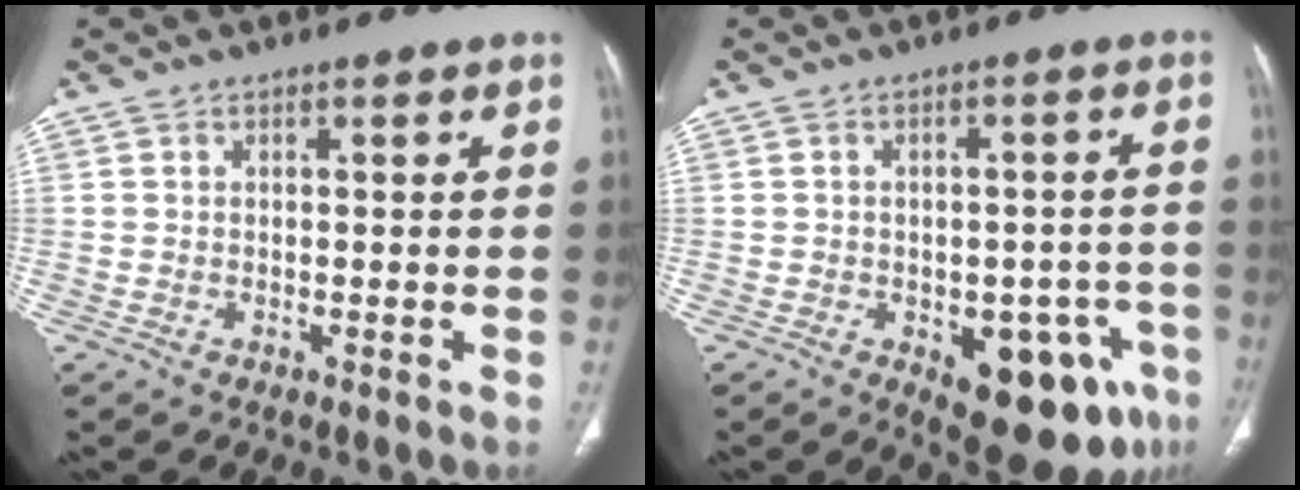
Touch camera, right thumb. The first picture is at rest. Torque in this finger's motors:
{"motor_torque": [3.15, 1.57, 0.19, -0.23, 0.27]}